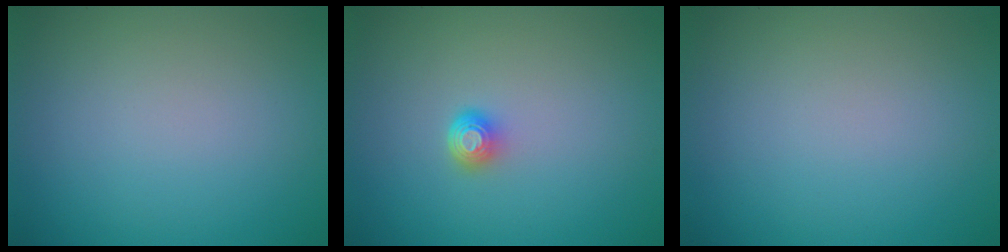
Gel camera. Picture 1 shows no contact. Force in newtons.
{"total": 1.6, "press": 1.2, "slide": 1.0}
{"total": 0.0}